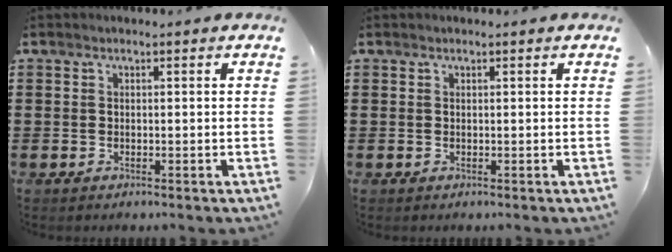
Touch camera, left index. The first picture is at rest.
{"total": 0.0}